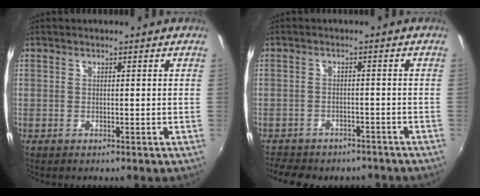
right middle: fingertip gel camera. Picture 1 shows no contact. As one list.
[{"total": 10.4, "force": [-8.5, 4.7, 3.8], "torque": [-0.093, -0.011, -0.120]}]